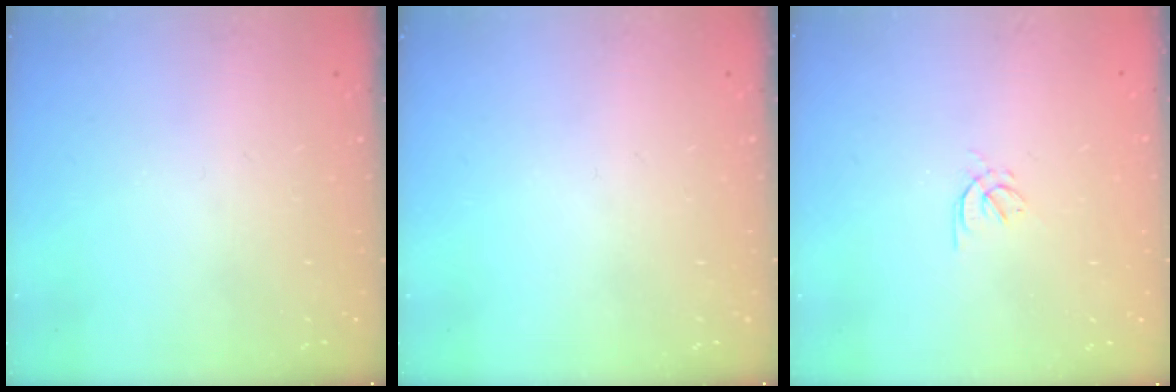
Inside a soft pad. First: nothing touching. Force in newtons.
{"total": 0.0}
{"total": 2.2, "press": 2.1, "slide": 0.7}